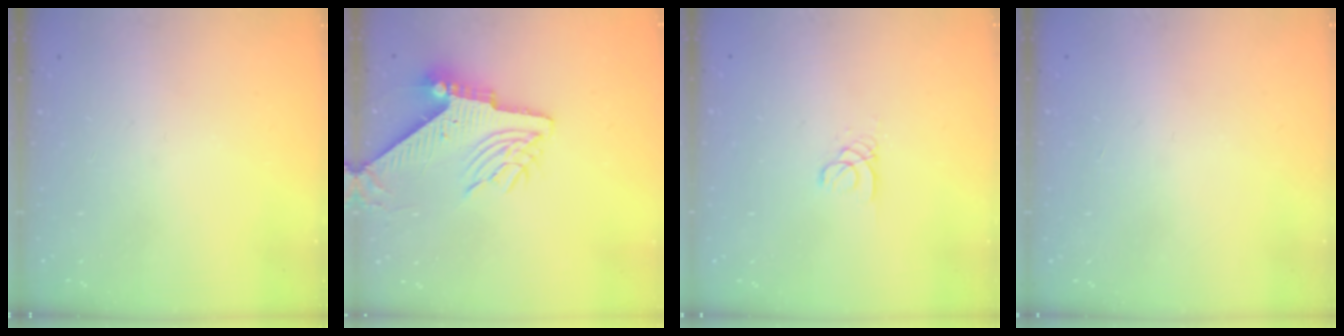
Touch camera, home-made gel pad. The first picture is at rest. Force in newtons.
{"total": 9.5, "press": 9.4, "slide": 1.3}
{"total": 1.8, "press": 1.8, "slide": 0.2}
{"total": 1.0, "press": 0.9, "slide": 0.2}